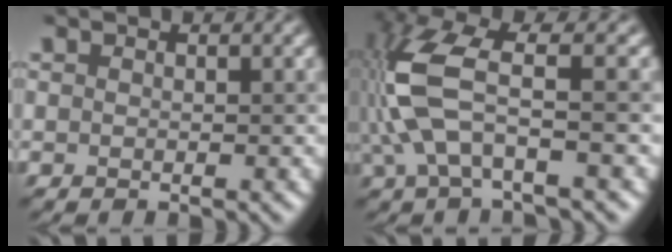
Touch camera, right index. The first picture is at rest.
{"total": 7.0, "force": [-0.1, 2.2, 6.6], "torque": [-0.168, 0.014, -0.002]}